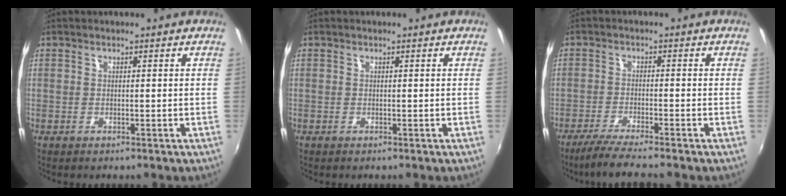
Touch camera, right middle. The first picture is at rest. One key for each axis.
{"total": 0.0}
{"total": 6.2, "fx": -5.4, "fy": -0.5, "fz": 3.1, "tx": -0.080, "ty": -0.018, "tz": -0.097}